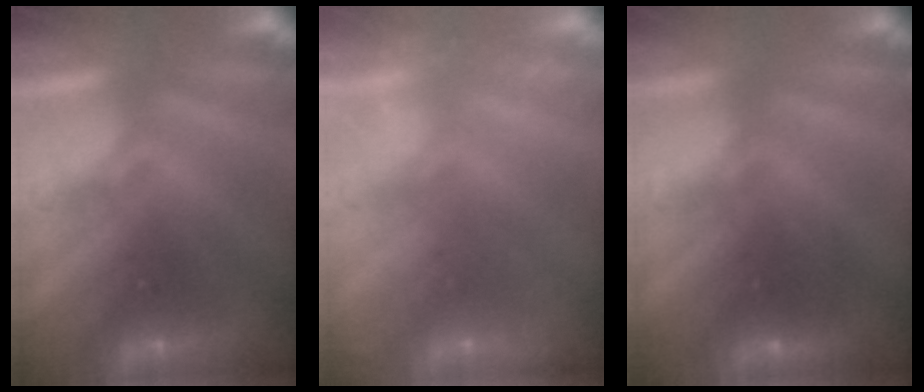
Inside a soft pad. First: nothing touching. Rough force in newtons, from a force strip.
{"total": 11.8}
{"total": 2.4}